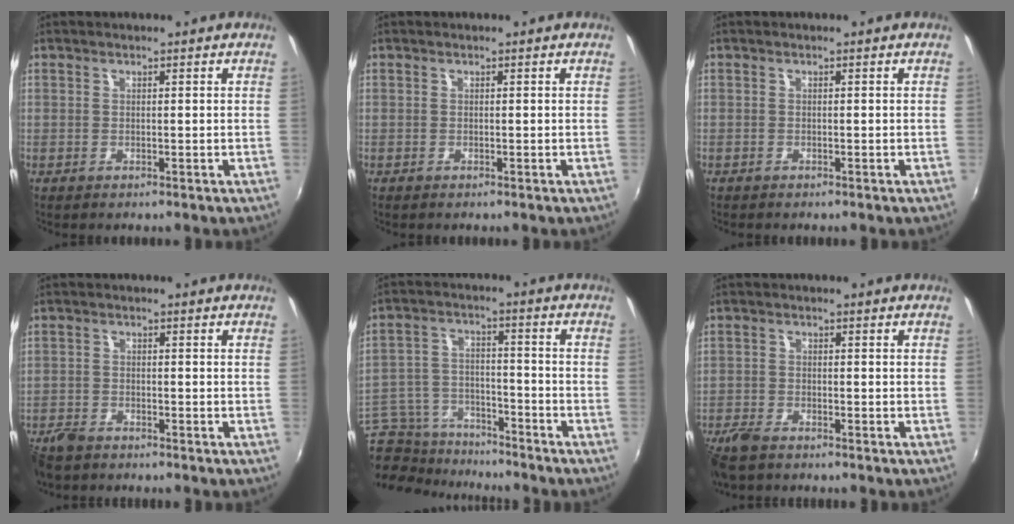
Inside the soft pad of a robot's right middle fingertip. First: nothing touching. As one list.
[{"total": 0.0}, {"total": 0.7, "force": [-0.6, 0.4, 0.0], "torque": [-0.003, 0.000, -0.012]}, {"total": 5.7, "force": [-4.8, 2.2, 2.0], "torque": [-0.062, -0.016, -0.092]}, {"total": 19.2, "force": [-13.6, 9.7, 9.5], "torque": [-0.249, -0.023, -0.223]}, {"total": 6.1, "force": [-5.1, 1.9, 2.8], "torque": [-0.080, -0.022, -0.102]}]